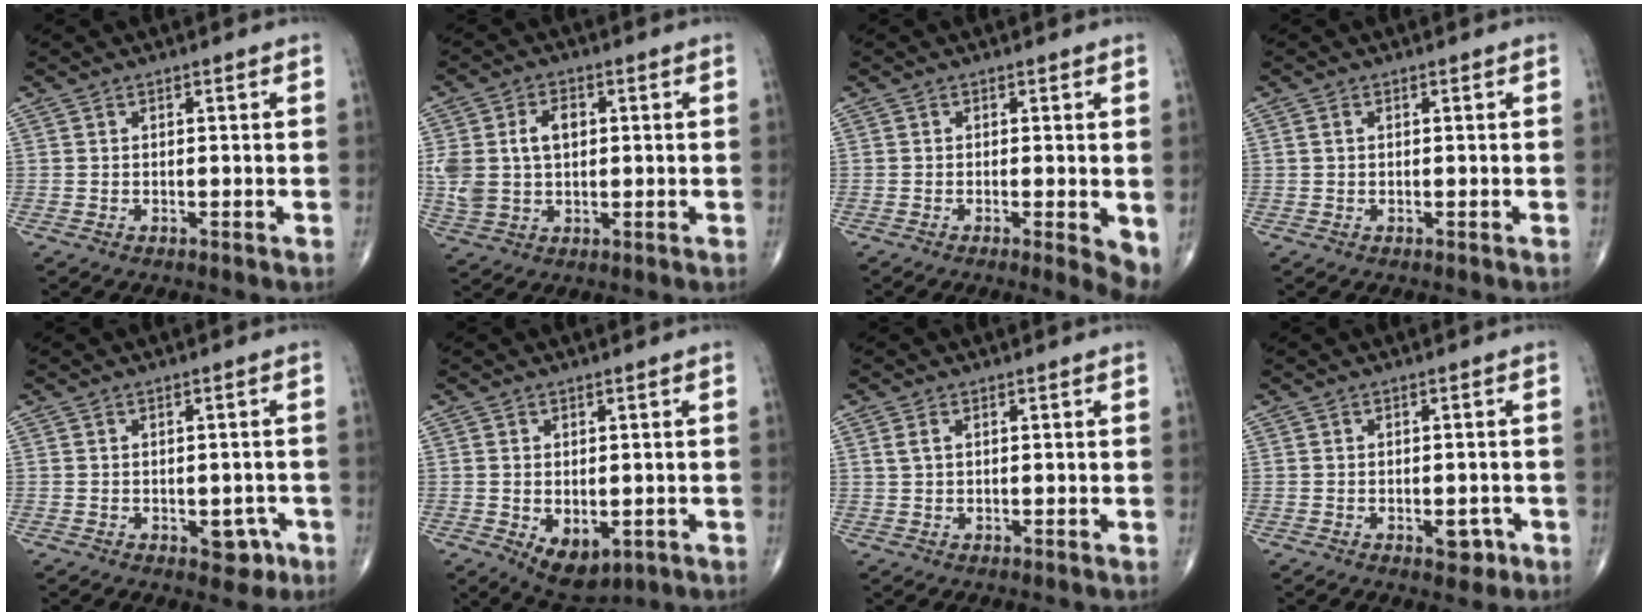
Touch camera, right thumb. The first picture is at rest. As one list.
[{"total": 9.5, "force": [1.4, 6.3, 6.9], "torque": [-0.136, 0.011, 0.033]}, {"total": 4.4, "force": [-0.6, 1.0, 4.2], "torque": [-0.062, -0.012, -0.014]}, {"total": 0.7, "force": [0.1, 0.5, 0.5], "torque": [-0.012, 0.001, 0.003]}, {"total": 4.3, "force": [-1.8, 2.7, 2.7], "torque": [-0.008, 0.010, -0.018]}, {"total": 7.2, "force": [-2.0, 4.3, 5.4], "torque": [-0.072, -0.008, -0.015]}, {"total": 1.6, "force": [0.5, 0.9, 1.2], "torque": [-0.031, 0.007, 0.014]}, {"total": 3.3, "force": [-1.4, 1.8, 2.3], "torque": [-0.015, 0.007, -0.015]}]